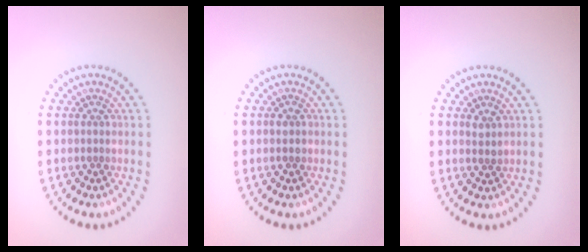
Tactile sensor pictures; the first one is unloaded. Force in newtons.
{"total": 1.0, "press": 1.0, "slide": 0.2}
{"total": 0.8, "press": 0.8, "slide": 0.3}